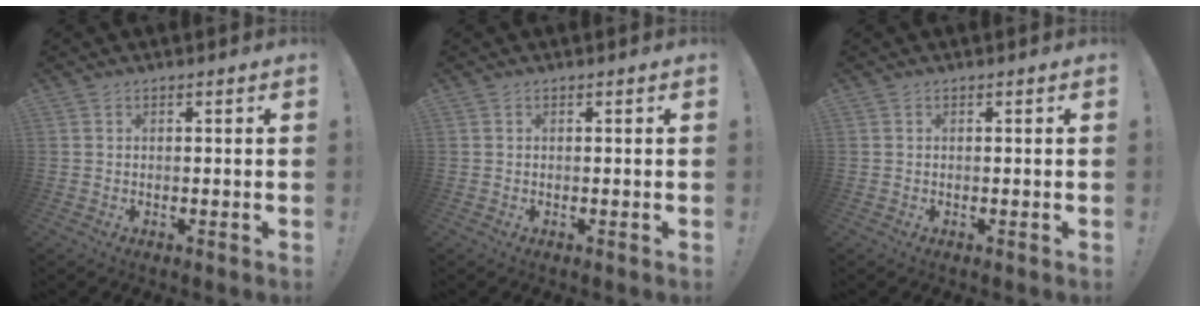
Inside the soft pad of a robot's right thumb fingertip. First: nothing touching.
{"total": 0.0}
{"total": 0.0}